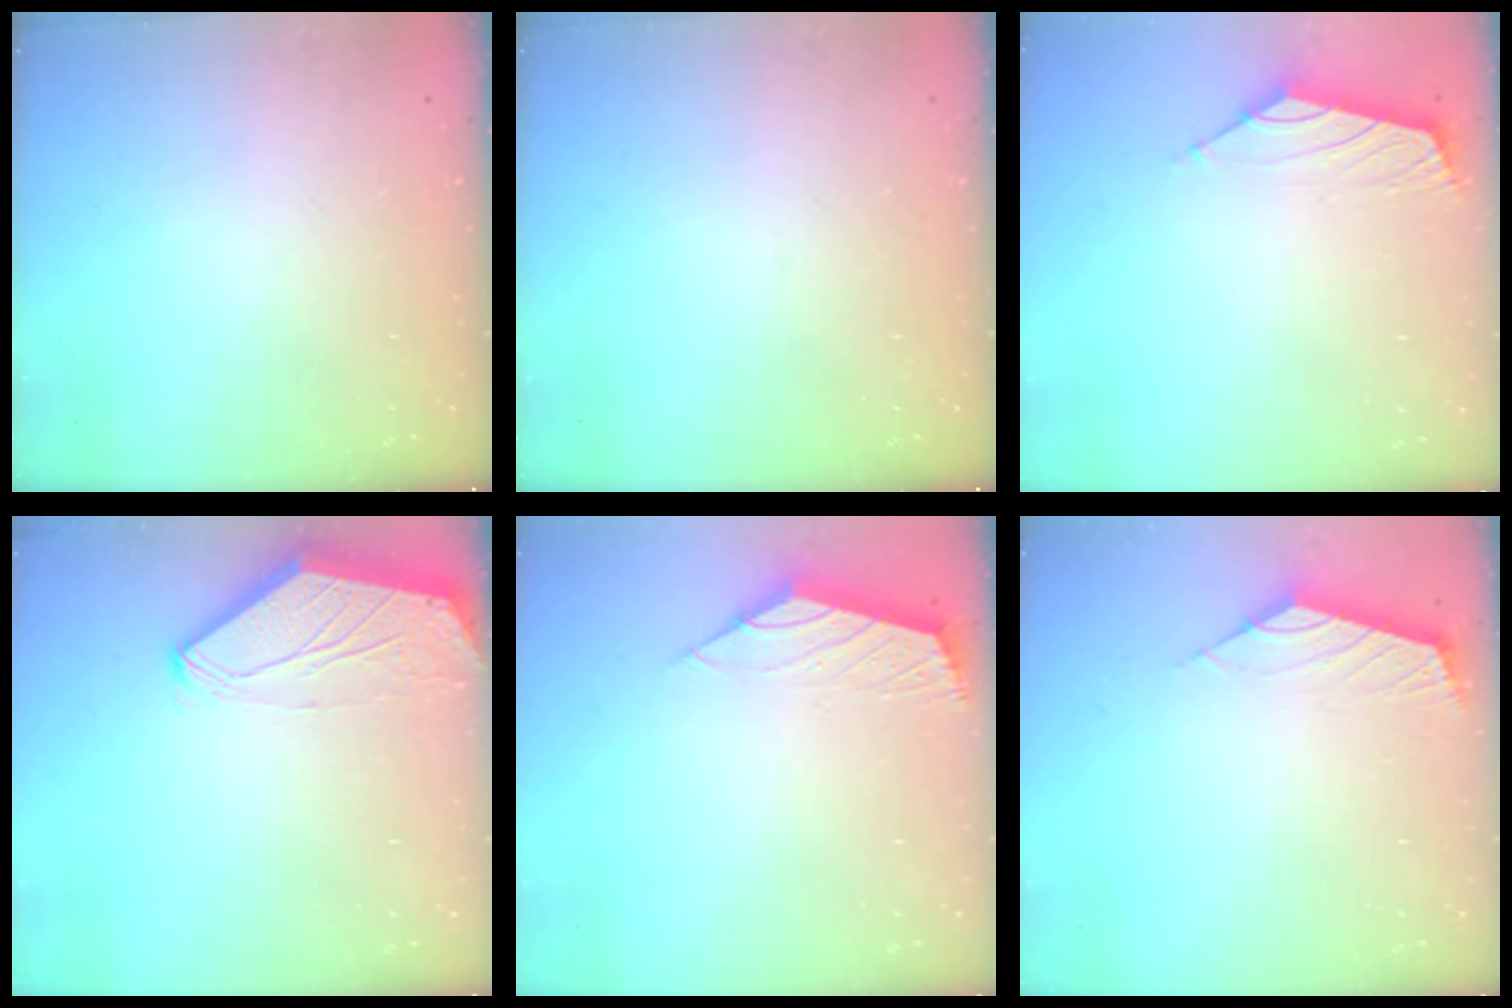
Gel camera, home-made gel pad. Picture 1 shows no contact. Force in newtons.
{"total": 0.0}
{"total": 1.8, "press": 1.6, "slide": 0.6}
{"total": 0.0}
{"total": 2.4, "press": 2.3, "slide": 0.6}
{"total": 2.4, "press": 2.3, "slide": 0.6}